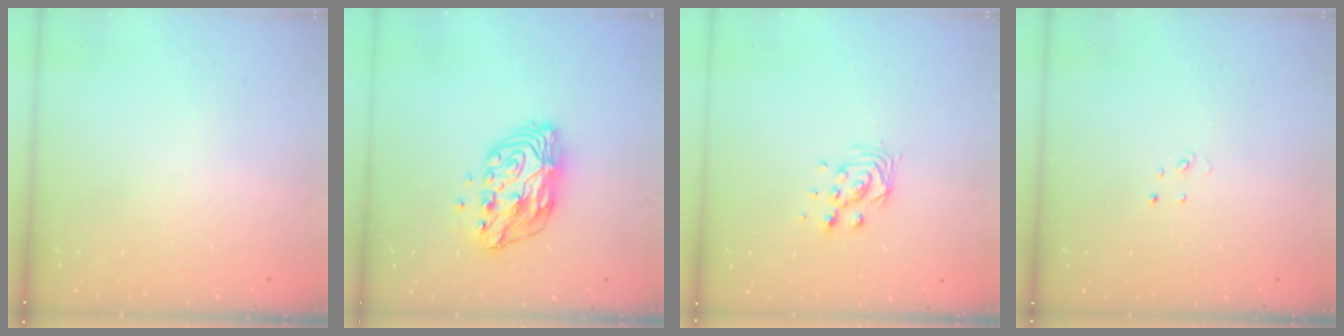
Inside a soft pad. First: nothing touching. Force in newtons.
{"total": 13.2, "press": 13.2, "slide": 0.9}
{"total": 6.8, "press": 6.8, "slide": 0.5}
{"total": 2.7, "press": 2.7, "slide": 0.3}